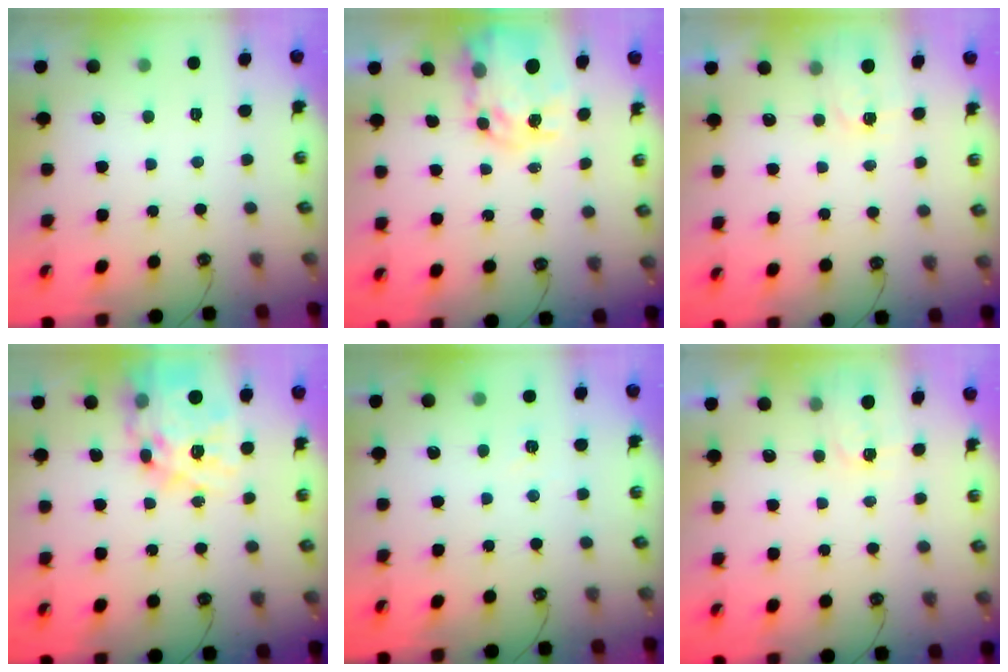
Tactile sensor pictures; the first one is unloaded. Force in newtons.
{"total": 8.4, "press": 8.4, "slide": 0.6}
{"total": 2.0, "press": 2.0, "slide": 0.3}
{"total": 22.1, "press": 22.0, "slide": 2.0}
{"total": 3.0, "press": 3.0, "slide": 0.4}
{"total": 2.0, "press": 2.0, "slide": 0.3}